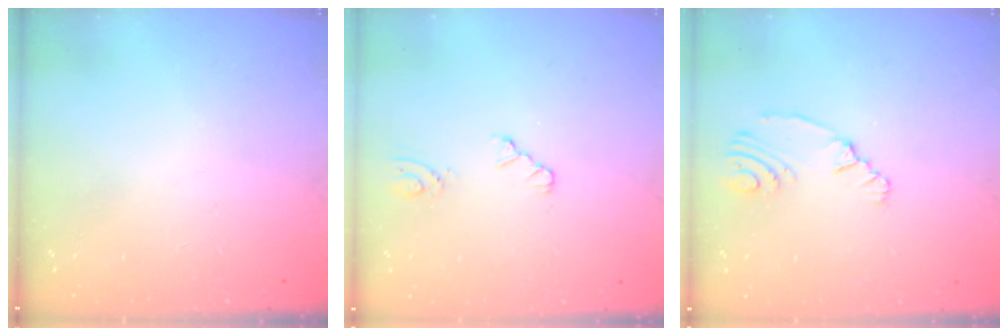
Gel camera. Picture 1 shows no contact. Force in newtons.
{"total": 2.2, "press": 2.2, "slide": 0.3}
{"total": 4.4, "press": 2.6, "slide": 3.5}